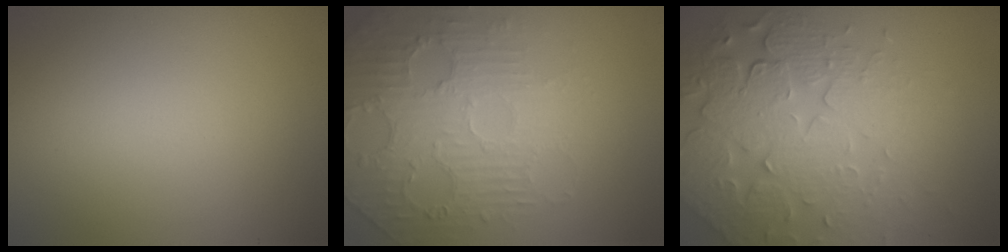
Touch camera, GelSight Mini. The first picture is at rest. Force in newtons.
{"total": 5.3, "press": 3.8, "slide": 3.6}
{"total": 8.0, "press": 5.6, "slide": 5.6}